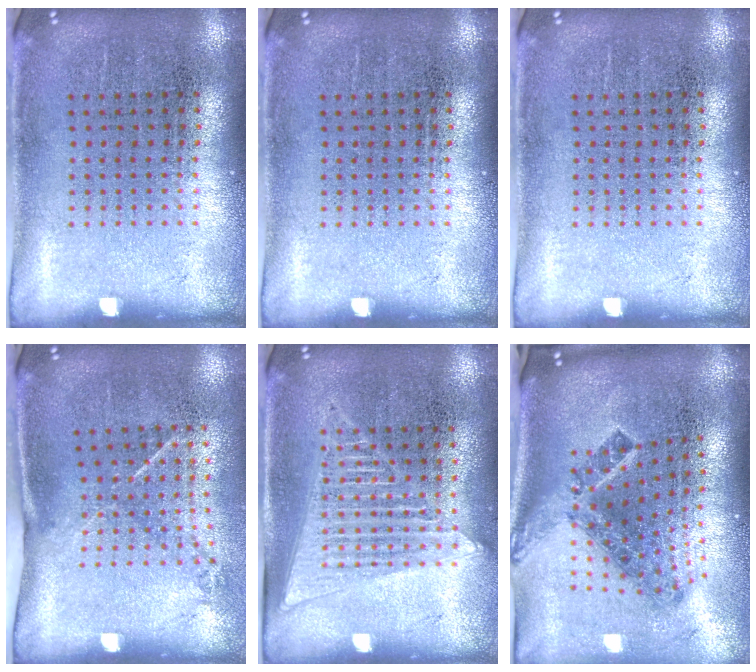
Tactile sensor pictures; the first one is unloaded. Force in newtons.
{"total": 0.0}
{"total": 0.0}
{"total": 1.5, "press": 1.0, "slide": 1.1}
{"total": 1.6, "press": 1.5, "slide": 0.6}
{"total": 2.1, "press": 1.3, "slide": 1.6}